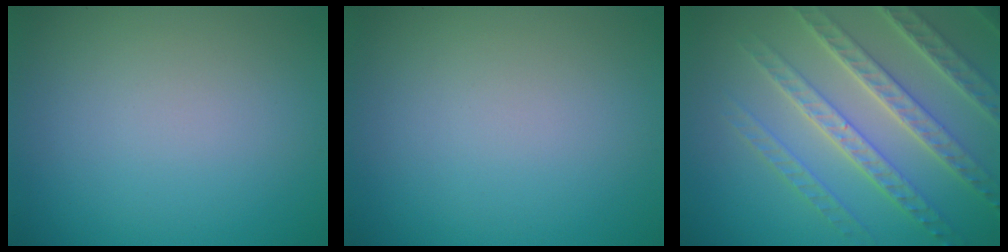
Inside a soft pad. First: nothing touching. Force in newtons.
{"total": 0.0}
{"total": 7.2, "press": 5.5, "slide": 4.6}